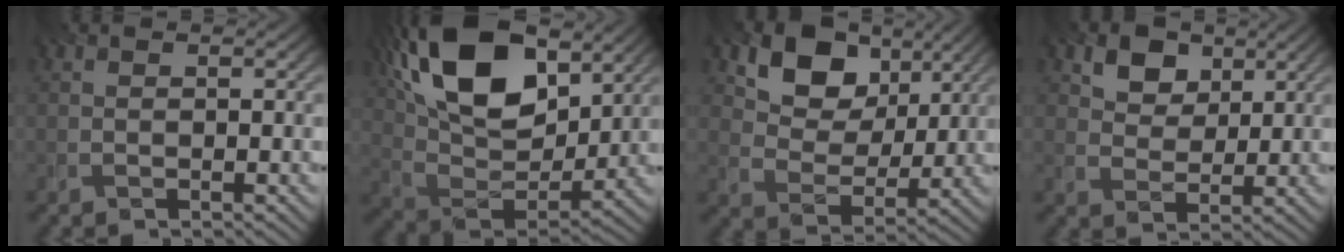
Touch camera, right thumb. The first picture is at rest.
{"total": 18.4, "force": [9.3, 9.7, 12.7], "torque": [-0.265, 0.031, 0.145]}
{"total": 11.0, "force": [6.0, 7.2, 5.7], "torque": [-0.118, 0.008, 0.099]}
{"total": 6.7, "force": [4.2, 4.4, 2.9], "torque": [-0.094, 0.000, 0.076]}